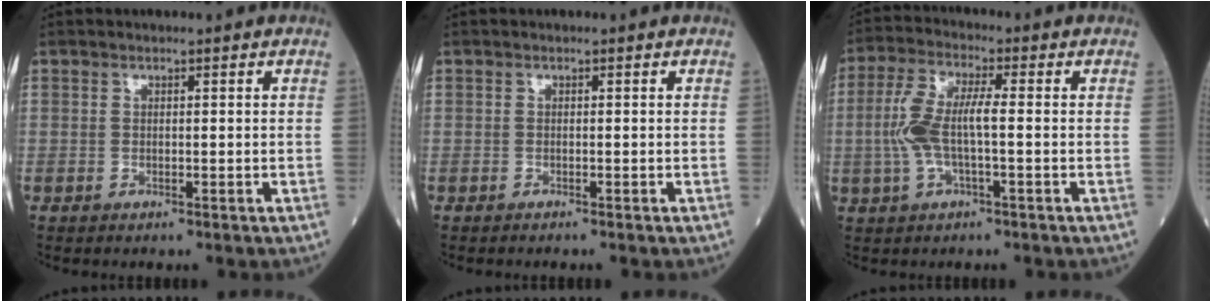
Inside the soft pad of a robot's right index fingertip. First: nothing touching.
{"total": 0.7, "force": [-0.6, -0.1, 0.3], "torque": [0.000, 0.001, -0.008]}
{"total": 8.8, "force": [-0.7, 2.0, 8.6], "torque": [-0.194, 0.017, -0.016]}